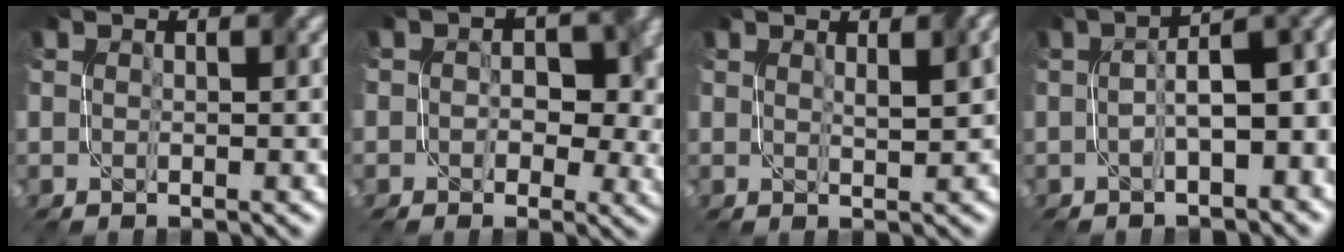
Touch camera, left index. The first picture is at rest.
{"total": 5.4, "force": [0.3, 4.0, 3.5], "torque": [-0.017, -0.003, 0.009]}
{"total": 2.2, "force": [1.1, 0.5, 1.9], "torque": [-0.022, 0.009, 0.027]}
{"total": 6.5, "force": [-0.6, 2.5, 5.9], "torque": [-0.082, 0.019, -0.005]}